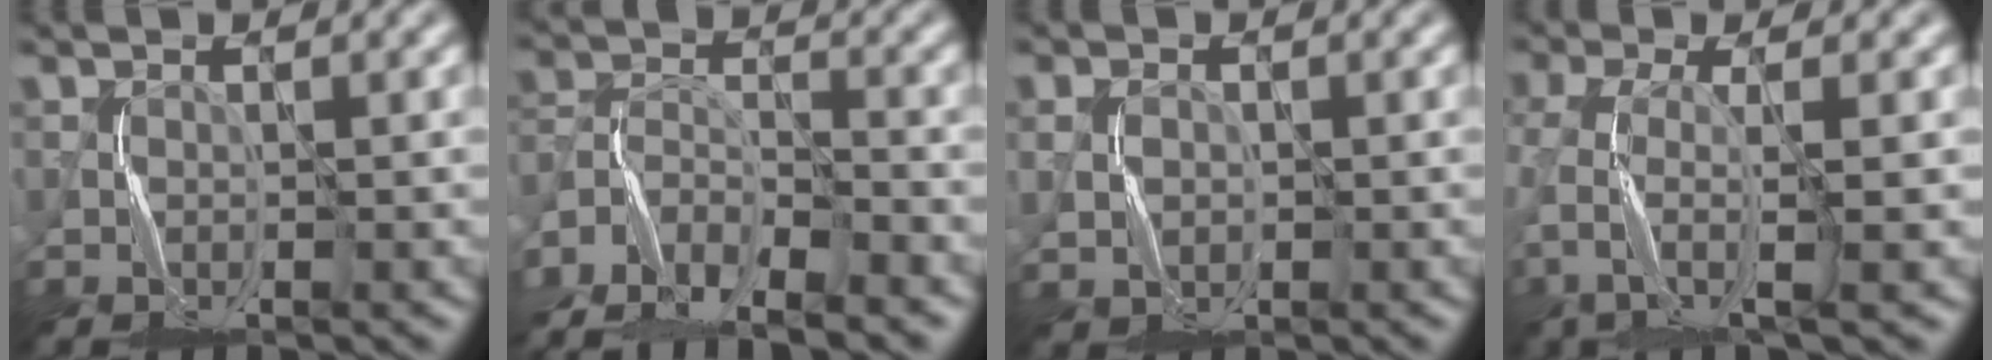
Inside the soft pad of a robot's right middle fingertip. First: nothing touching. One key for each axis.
{"total": 10.0, "fx": -8.8, "fy": 2.9, "fz": 3.9, "tx": -0.067, "ty": -0.013, "tz": -0.161}
{"total": 1.4, "fx": -0.4, "fy": 1.2, "fz": 0.6, "tx": -0.014, "ty": 0.001, "tz": -0.005}
{"total": 4.0, "fx": -1.7, "fy": 0.8, "fz": 3.6, "tx": -0.086, "ty": -0.013, "tz": -0.038}